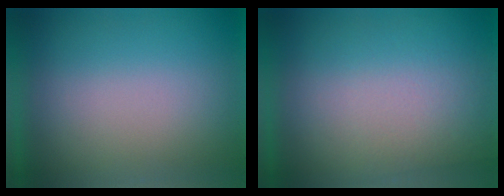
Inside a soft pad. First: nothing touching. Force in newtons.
{"total": 2.8}